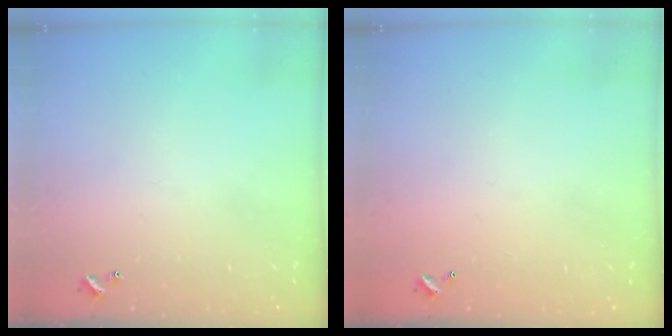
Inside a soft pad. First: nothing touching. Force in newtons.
{"total": 3.0, "press": 3.0, "slide": 0.1}